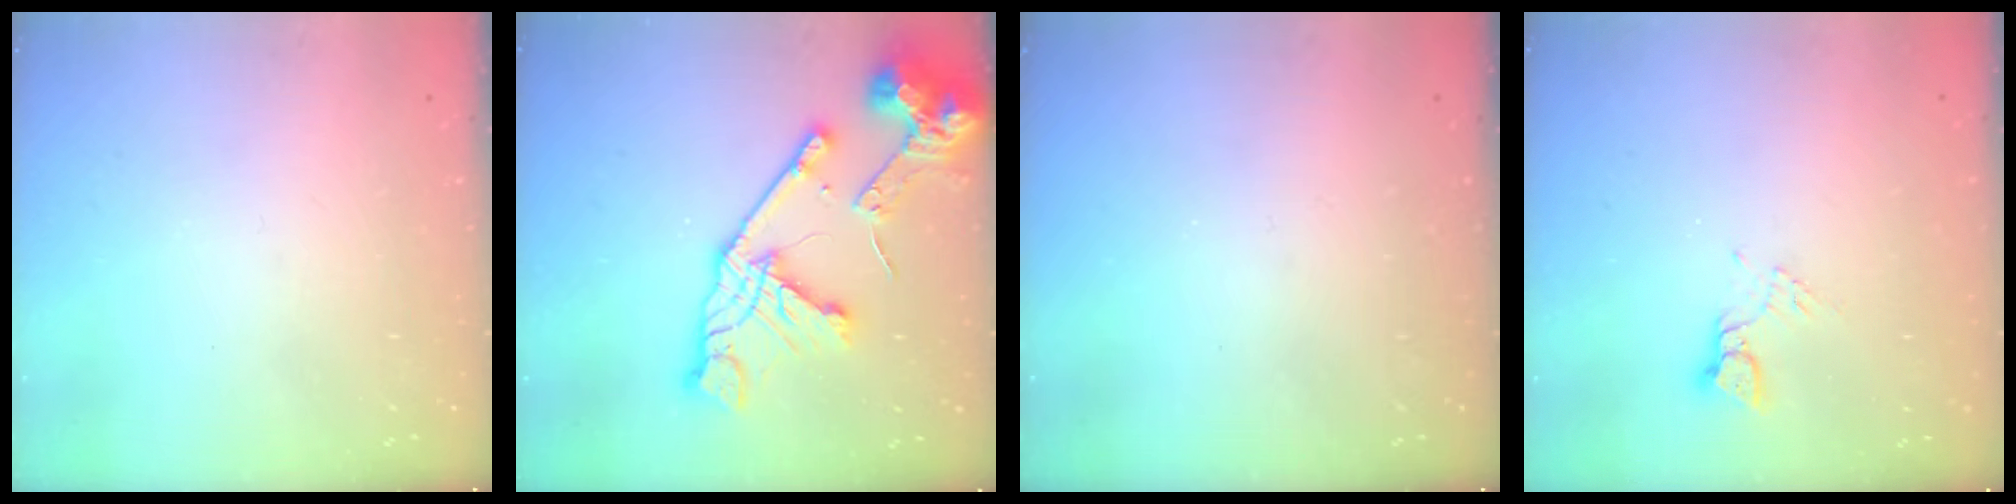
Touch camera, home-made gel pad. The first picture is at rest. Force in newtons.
{"total": 22.3, "press": 22.2, "slide": 2.5}
{"total": 0.0}
{"total": 2.7, "press": 2.7, "slide": 0.2}